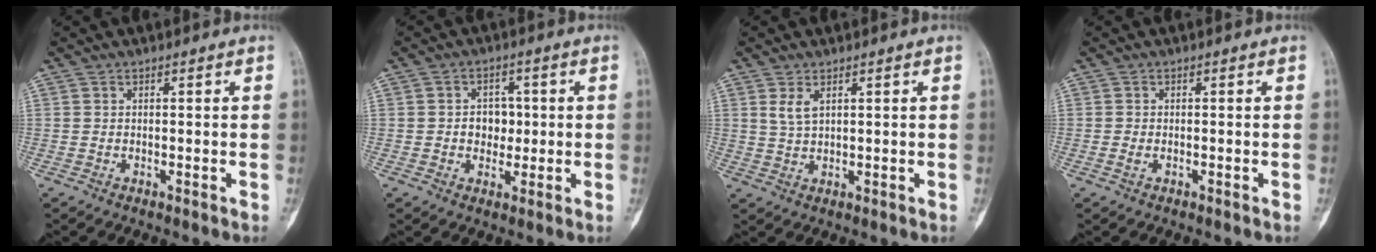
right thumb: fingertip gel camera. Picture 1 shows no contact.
{"total": 4.9, "force": [0.1, 4.0, 2.9], "torque": [-0.008, 0.008, 0.001]}
{"total": 2.8, "force": [1.5, 1.2, 2.1], "torque": [-0.039, -0.004, 0.037]}
{"total": 0.9, "force": [-0.3, 0.5, 0.7], "torque": [-0.019, 0.000, -0.007]}